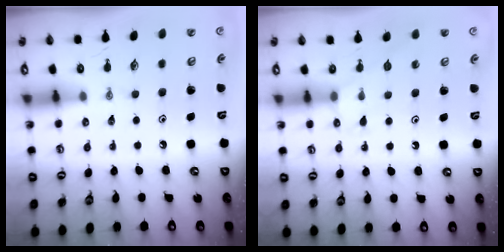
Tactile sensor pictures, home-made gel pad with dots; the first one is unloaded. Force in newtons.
{"total": 5.3, "press": 5.2, "slide": 0.6}